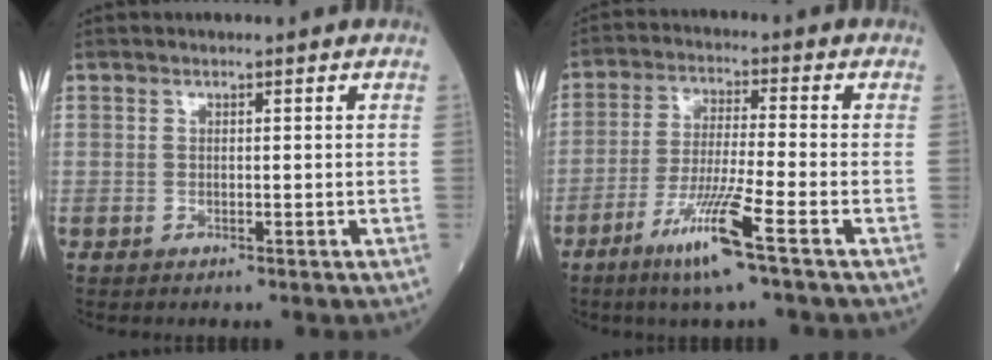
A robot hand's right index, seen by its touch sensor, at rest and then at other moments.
{"total": 9.5, "force": [-5.3, -0.8, 7.9], "torque": [-0.153, -0.021, -0.102]}